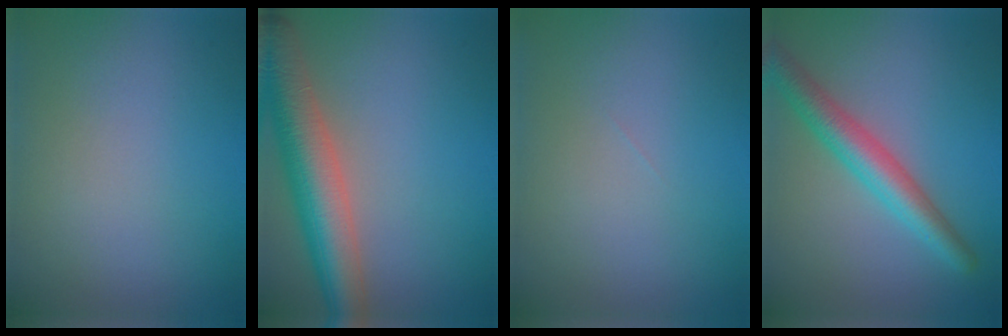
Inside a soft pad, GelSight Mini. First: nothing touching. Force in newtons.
{"total": 7.6, "press": 7.6, "slide": 0.6}
{"total": 0.0}
{"total": 4.5, "press": 4.5, "slide": 0.1}